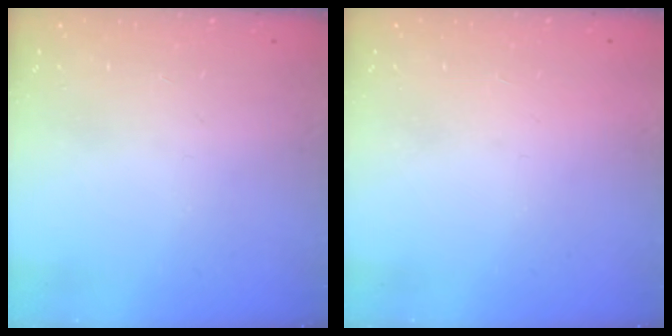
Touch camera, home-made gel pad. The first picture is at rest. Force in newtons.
{"total": 1.5, "press": 1.5, "slide": 0.1}